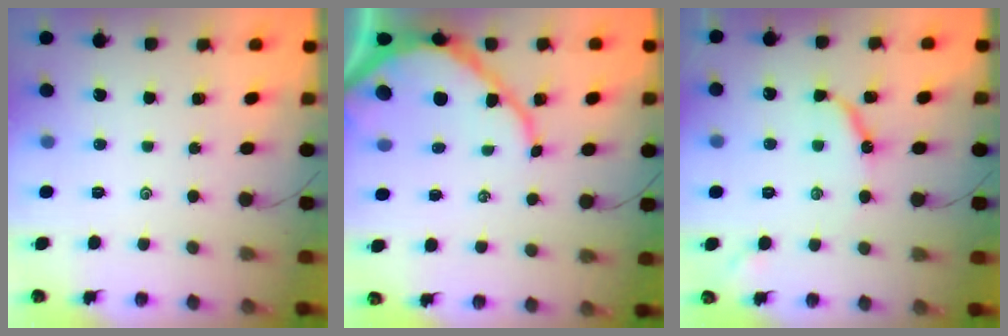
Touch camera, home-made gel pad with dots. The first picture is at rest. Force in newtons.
{"total": 11.3, "press": 11.2, "slide": 1.2}
{"total": 8.3, "press": 8.2, "slide": 0.8}